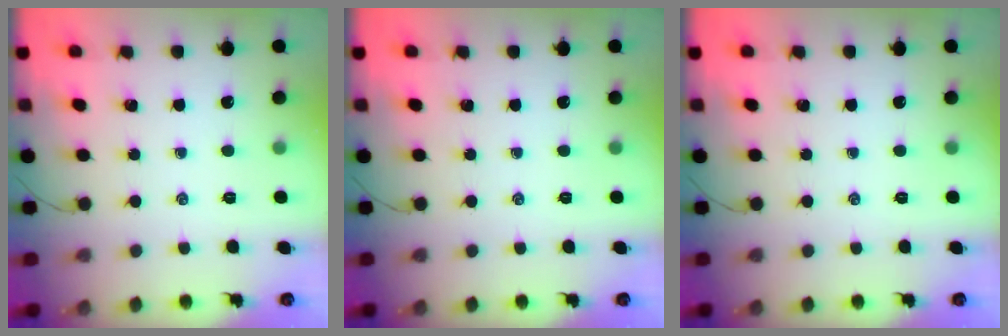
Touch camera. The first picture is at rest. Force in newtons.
{"total": 0.0}
{"total": 0.0}